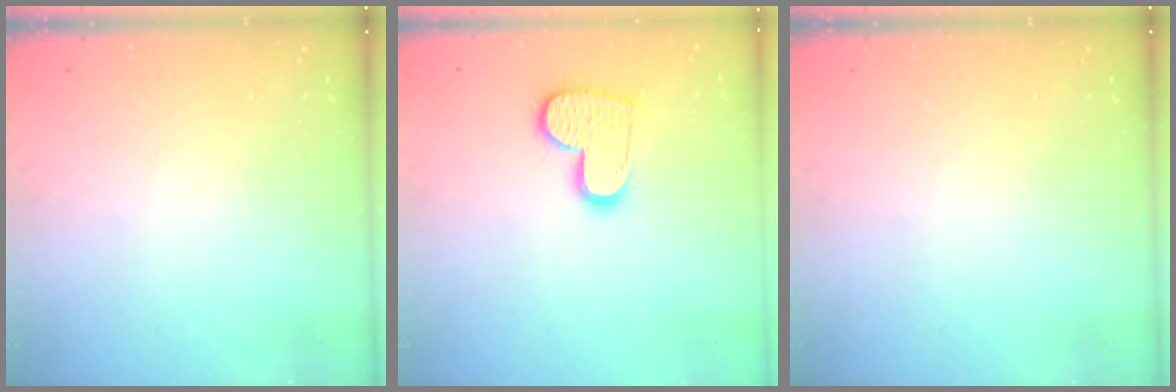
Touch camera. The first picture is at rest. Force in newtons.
{"total": 13.0, "press": 13.0, "slide": 1.0}
{"total": 0.0}